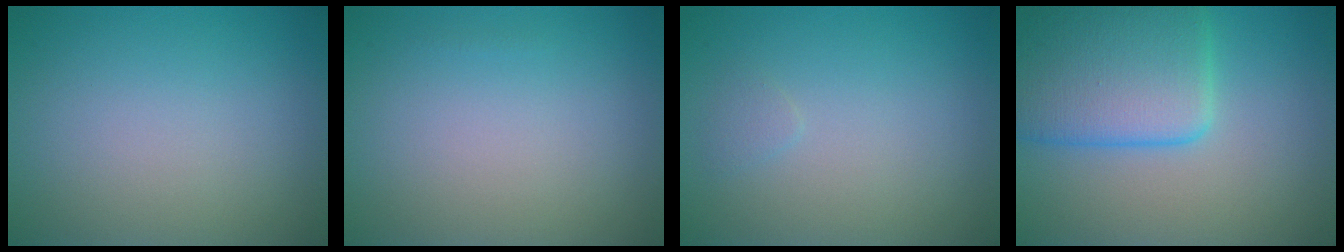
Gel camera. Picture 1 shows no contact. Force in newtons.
{"total": 0.0}
{"total": 0.6, "press": 0.6, "slide": 0.1}
{"total": 8.0, "press": 8.0, "slide": 0.3}